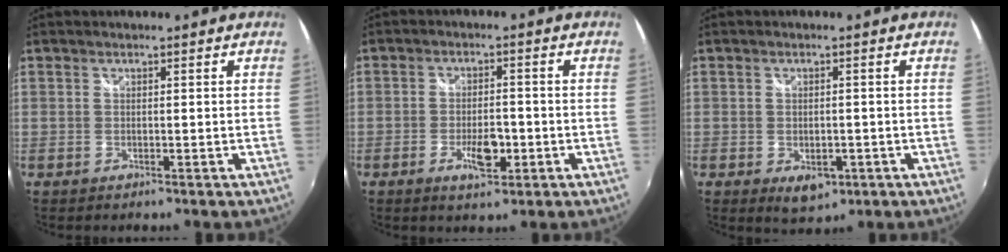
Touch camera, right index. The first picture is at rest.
{"total": 5.8, "force": [-2.1, 2.4, 4.8], "torque": [-0.093, -0.005, -0.034]}
{"total": 5.2, "force": [-1.9, 3.4, 3.5], "torque": [-0.062, -0.017, -0.023]}